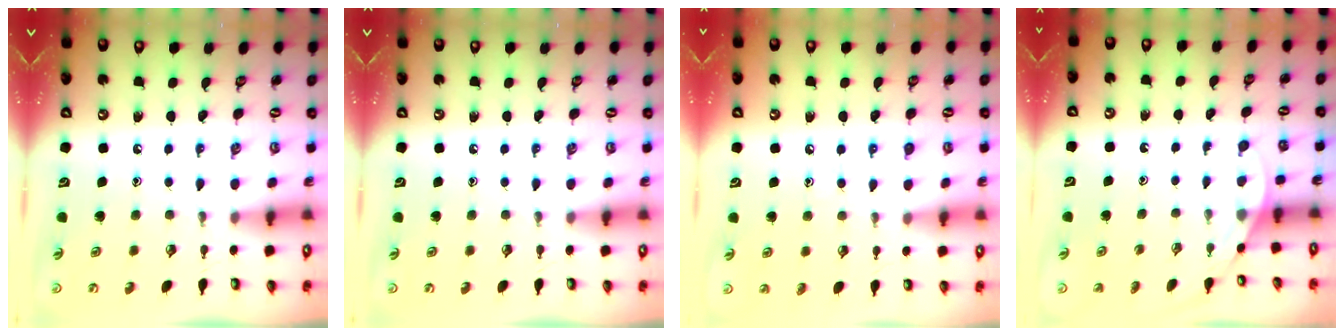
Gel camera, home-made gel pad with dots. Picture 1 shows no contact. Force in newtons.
{"total": 0.0}
{"total": 6.4, "press": 6.3, "slide": 0.8}
{"total": 2.6, "press": 2.6, "slide": 0.1}